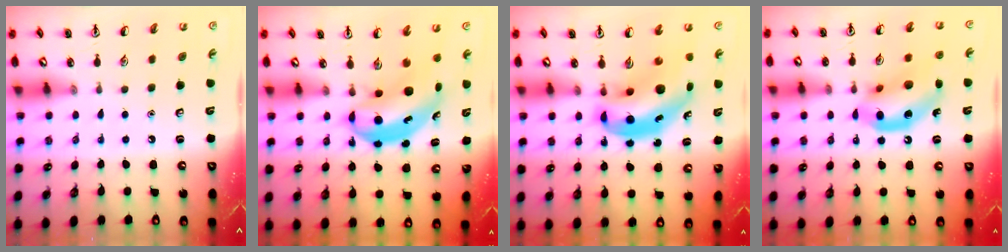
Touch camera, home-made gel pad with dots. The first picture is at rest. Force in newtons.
{"total": 6.7, "press": 6.4, "slide": 2.0}
{"total": 9.6, "press": 9.1, "slide": 2.9}
{"total": 14.4, "press": 13.9, "slide": 3.5}